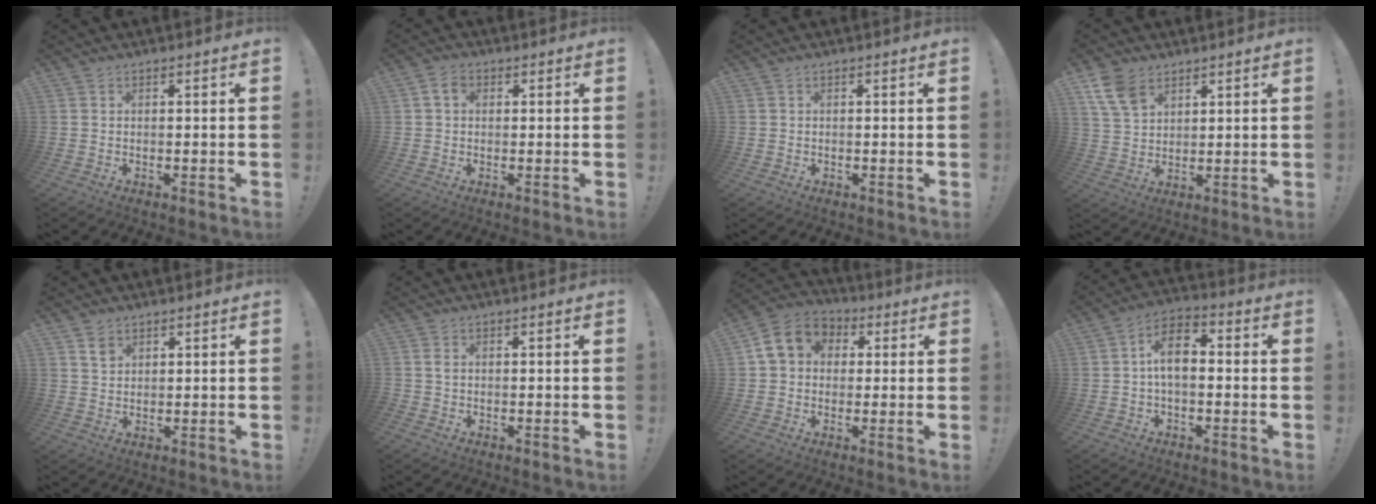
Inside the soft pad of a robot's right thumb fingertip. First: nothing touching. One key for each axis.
{"total": 3.9, "fx": 1.1, "fy": 2.9, "fz": 2.3, "tx": -0.038, "ty": 0.005, "tz": 0.022}
{"total": 1.8, "fx": 0.5, "fy": 1.7, "fz": 0.1, "tx": 0.012, "ty": -0.009, "tz": 0.007}
{"total": 8.7, "fx": 5.4, "fy": 5.3, "fz": 4.3, "tx": -0.078, "ty": -0.019, "tz": 0.109}
{"total": 2.8, "fx": 1.9, "fy": 2.0, "fz": 0.8, "tx": 0.000, "ty": -0.011, "tz": 0.032}
{"total": 1.1, "fx": -0.2, "fy": 0.9, "fz": 0.7, "tx": -0.012, "ty": 0.006, "tz": -0.004}
{"total": 11.0, "fx": 2.7, "fy": 9.1, "fz": 5.5, "tx": -0.080, "ty": 0.010, "tz": 0.059}
{"total": 9.0, "fx": 0.4, "fy": 5.1, "fz": 7.4, "tx": -0.124, "ty": 0.008, "tz": 0.012}